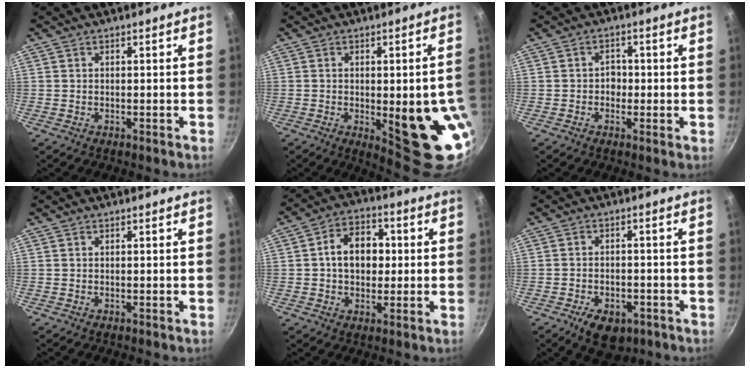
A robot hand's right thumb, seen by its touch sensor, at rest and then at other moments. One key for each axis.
{"total": 16.5, "fx": -3.0, "fy": 5.5, "fz": 15.3, "tx": -0.160, "ty": -0.008, "tz": -0.026}
{"total": 2.7, "fx": -0.3, "fy": 2.3, "fz": 1.5, "tx": -0.005, "ty": 0.002, "tz": -0.009}
{"total": 0.0}
{"total": 10.0, "fx": 0.7, "fy": 7.4, "fz": 6.7, "tx": -0.069, "ty": 0.018, "tz": 0.000}
{"total": 7.9, "fx": -4.0, "fy": 4.8, "fz": 4.9, "tx": -0.056, "ty": 0.018, "tz": -0.052}